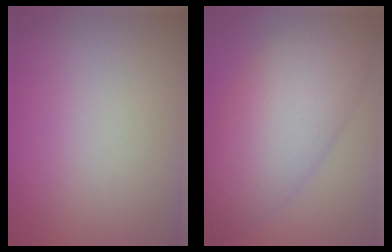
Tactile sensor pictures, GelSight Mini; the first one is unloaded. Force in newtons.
{"total": 9.4, "press": 9.4, "slide": 0.3}